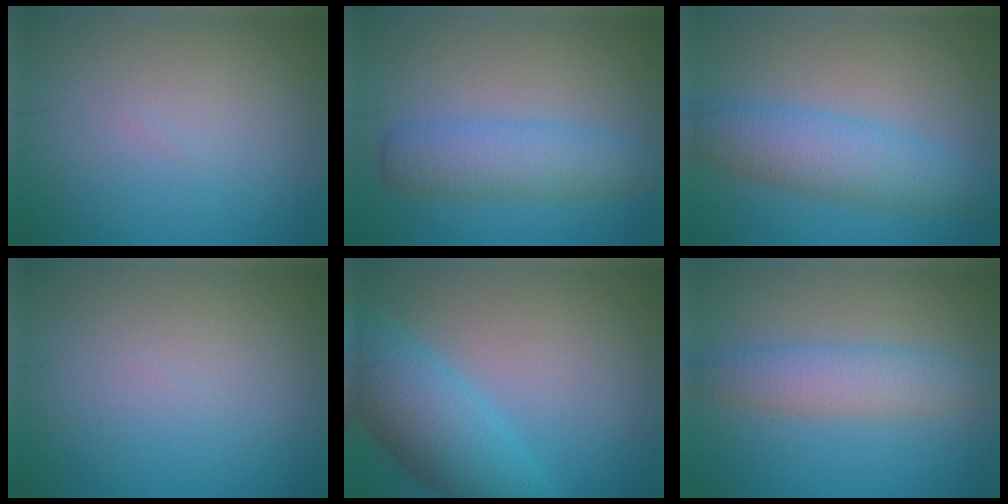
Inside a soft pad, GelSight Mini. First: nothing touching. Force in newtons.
{"total": 4.3, "press": 4.3, "slide": 0.1}
{"total": 5.4, "press": 5.4, "slide": 0.1}
{"total": 0.0}
{"total": 7.3, "press": 7.3, "slide": 0.2}
{"total": 3.9, "press": 3.9, "slide": 0.1}